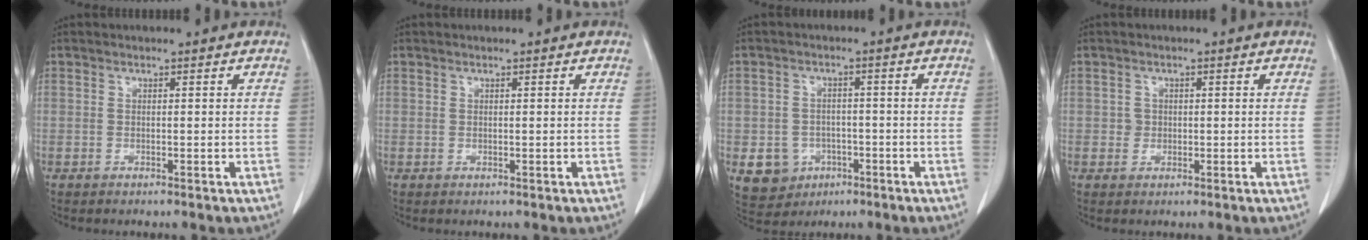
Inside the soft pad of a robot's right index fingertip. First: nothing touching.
{"total": 0.0}
{"total": 6.1, "force": [-2.2, 5.4, 1.6], "torque": [-0.023, 0.006, -0.023]}
{"total": 1.3, "force": [0.0, 1.3, 0.2], "torque": [-0.001, 0.003, 0.002]}